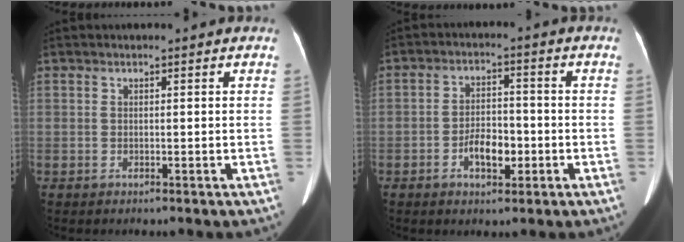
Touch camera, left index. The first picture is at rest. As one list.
[{"total": 5.3, "force": [-2.5, 2.5, 4.0], "torque": [-0.069, -0.001, -0.037]}]